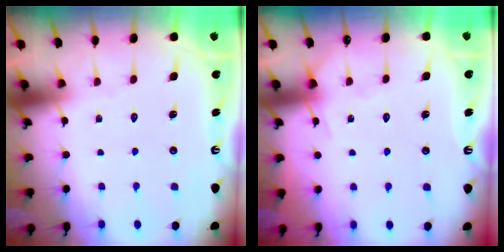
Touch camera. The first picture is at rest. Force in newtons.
{"total": 4.5, "press": 4.5, "slide": 0.6}